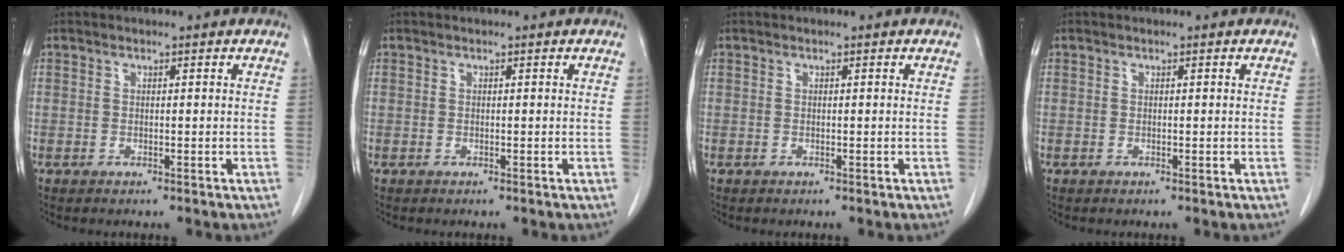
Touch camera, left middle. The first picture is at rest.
{"total": 0.0}
{"total": 0.0}
{"total": 0.0}